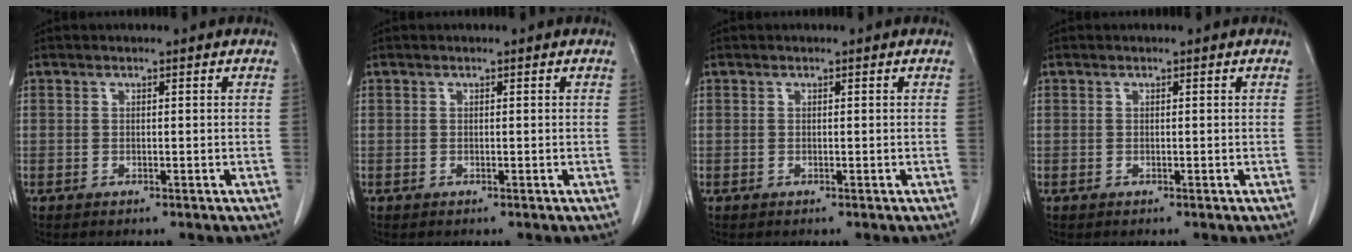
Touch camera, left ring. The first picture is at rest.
{"total": 0.0}
{"total": 0.0}
{"total": 0.0}